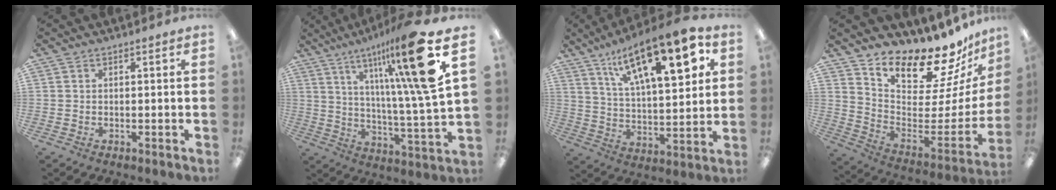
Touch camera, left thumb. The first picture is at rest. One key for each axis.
{"total": 22.2, "fx": 11.4, "fy": 3.5, "fz": 18.7, "tx": -0.287, "ty": -0.060, "tz": 0.161}
{"total": 20.7, "fx": 11.5, "fy": 7.4, "fz": 15.6, "tx": -0.238, "ty": -0.051, "tz": 0.183}
{"total": 16.6, "fx": 15.0, "fy": 4.3, "fz": 5.5, "tx": -0.090, "ty": -0.140, "tz": 0.255}